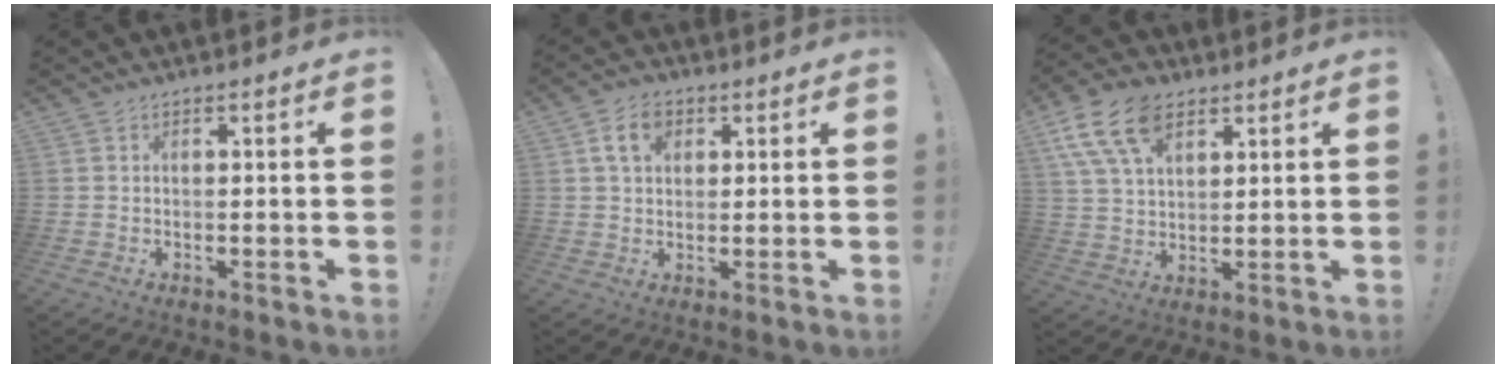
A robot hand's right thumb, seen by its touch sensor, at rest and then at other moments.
{"total": 7.4, "force": [2.7, 5.2, 4.5], "torque": [-0.070, 0.005, 0.049]}
{"total": 14.1, "force": [7.5, 8.3, 8.7], "torque": [-0.168, -0.020, 0.142]}